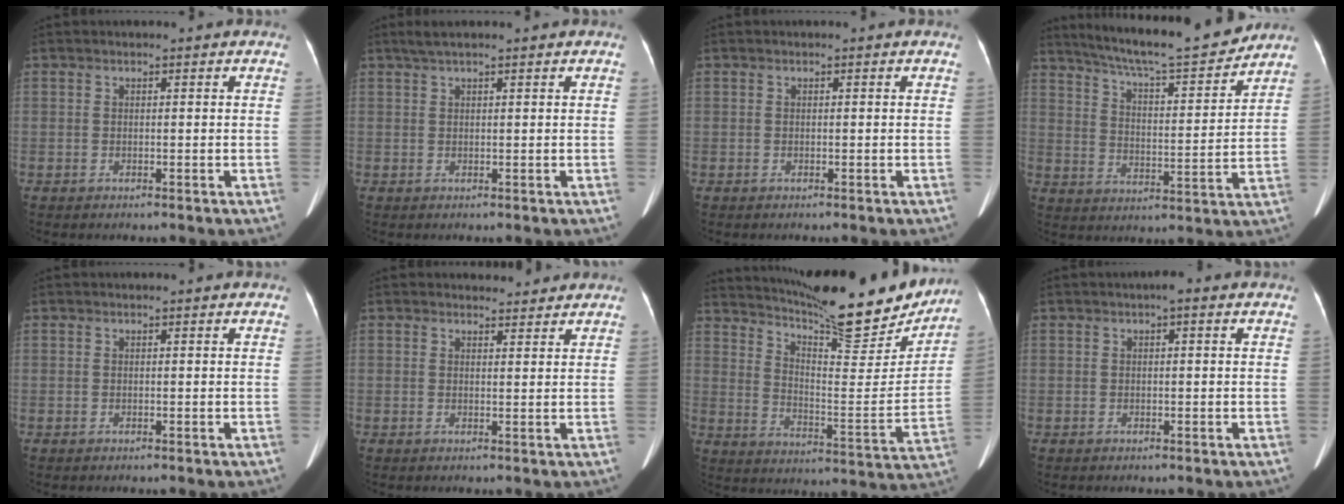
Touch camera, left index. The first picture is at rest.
{"total": 3.2, "force": [2.5, 0.1, 2.0], "torque": [-0.039, 0.027, 0.047]}
{"total": 0.0}
{"total": 17.0, "force": [15.4, 1.1, 7.2], "torque": [-0.119, -0.004, 0.232]}
{"total": 0.0}
{"total": 2.9, "force": [2.7, 0.9, 0.0], "torque": [-0.002, 0.001, 0.034]}
{"total": 21.9, "force": [19.4, 3.2, 9.7], "torque": [-0.154, -0.042, 0.274]}
{"total": 1.3, "force": [0.5, 0.3, 1.1], "torque": [-0.017, 0.004, 0.003]}